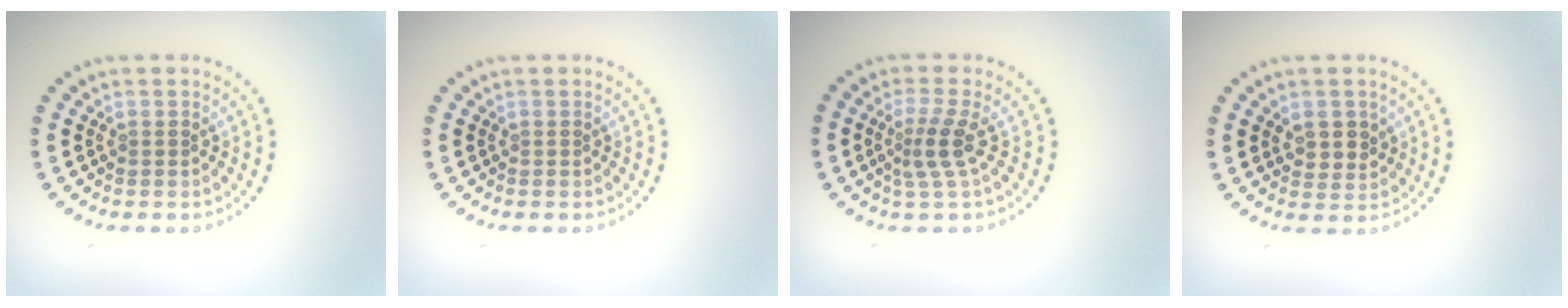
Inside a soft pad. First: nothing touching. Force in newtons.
{"total": 0.0}
{"total": 2.6, "press": 1.7, "slide": 1.9}
{"total": 2.4, "press": 2.2, "slide": 0.9}